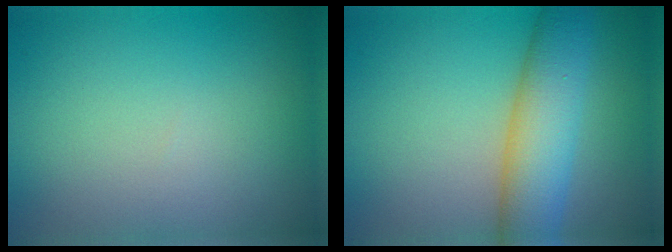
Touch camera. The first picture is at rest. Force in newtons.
{"total": 6.9, "press": 6.9, "slide": 0.1}